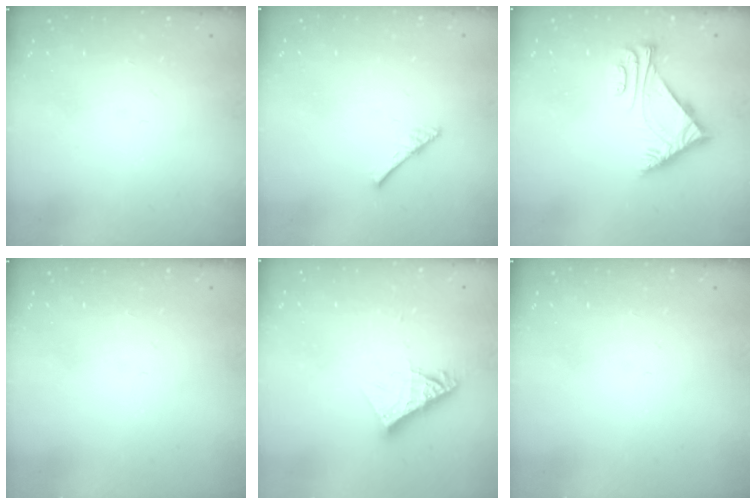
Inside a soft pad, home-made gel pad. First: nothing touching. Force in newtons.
{"total": 3.0, "press": 3.0, "slide": 0.3}
{"total": 6.4, "press": 6.3, "slide": 0.9}
{"total": 0.0}
{"total": 9.6, "press": 9.6, "slide": 0.8}
{"total": 0.0}